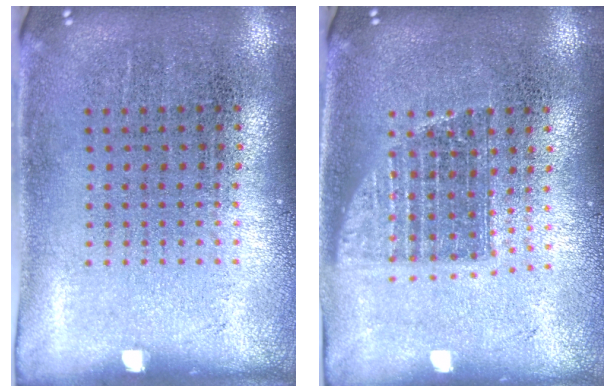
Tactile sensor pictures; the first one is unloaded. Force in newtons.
{"total": 1.3, "press": 1.1, "slide": 0.7}